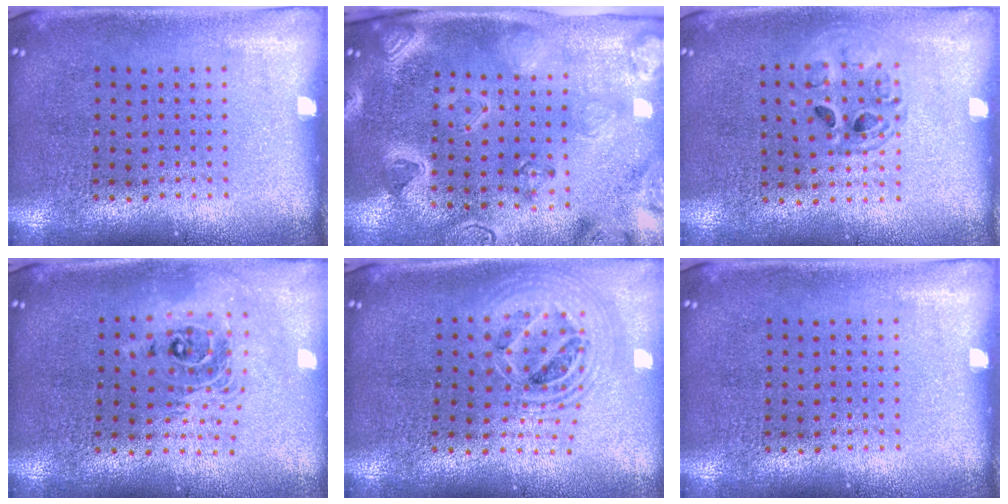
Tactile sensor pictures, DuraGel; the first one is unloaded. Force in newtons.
{"total": 3.1, "press": 3.1, "slide": 0.3}
{"total": 1.3, "press": 1.3, "slide": 0.4}
{"total": 2.0, "press": 1.6, "slide": 1.3}
{"total": 2.3, "press": 1.7, "slide": 1.5}
{"total": 0.0}